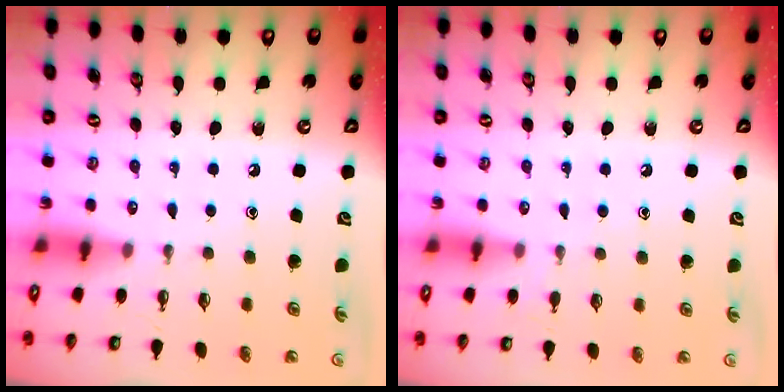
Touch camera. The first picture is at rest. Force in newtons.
{"total": 4.6, "press": 4.6, "slide": 0.5}